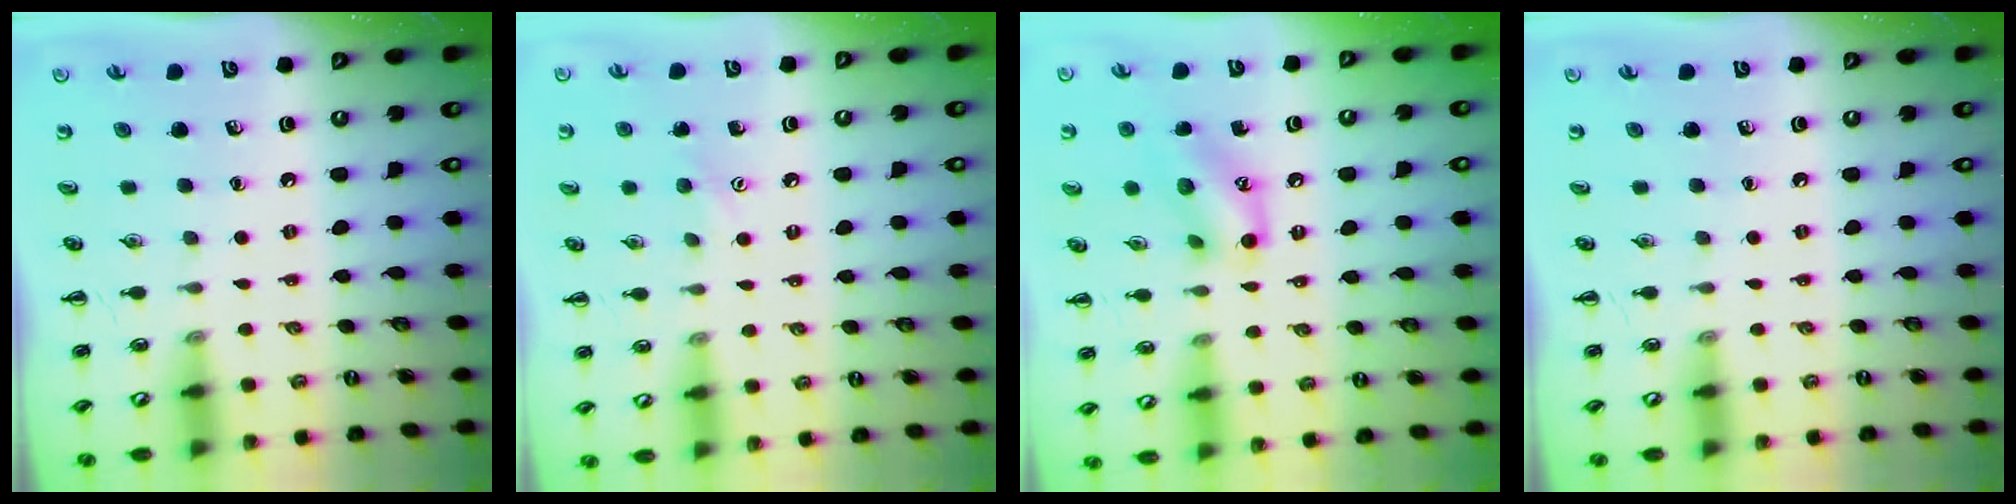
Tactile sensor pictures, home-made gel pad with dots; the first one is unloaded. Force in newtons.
{"total": 5.3, "press": 5.1, "slide": 1.3}
{"total": 12.4, "press": 12.4, "slide": 0.8}
{"total": 0.0}